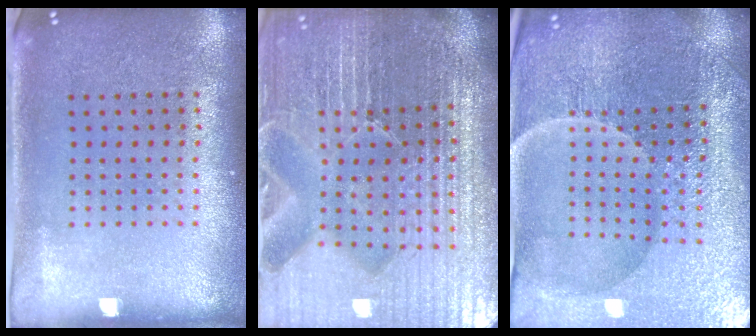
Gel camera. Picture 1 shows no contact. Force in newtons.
{"total": 7.0, "press": 6.2, "slide": 3.4}
{"total": 4.9, "press": 4.7, "slide": 1.3}